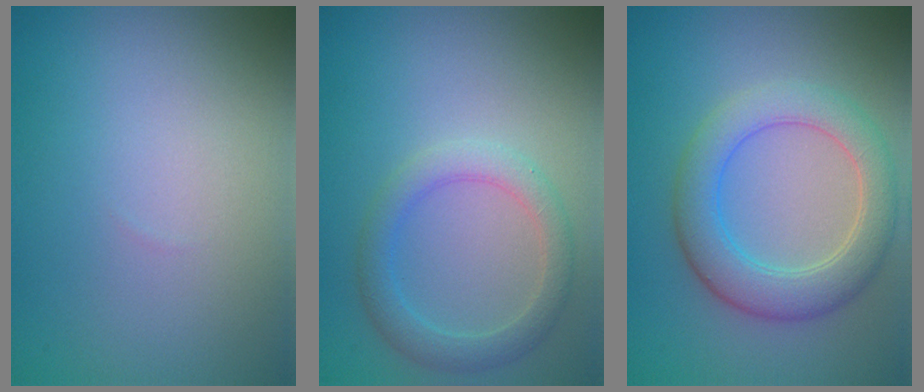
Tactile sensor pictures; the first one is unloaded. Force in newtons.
{"total": 3.0, "press": 3.0, "slide": 0.1}
{"total": 5.3, "press": 5.3, "slide": 0.5}